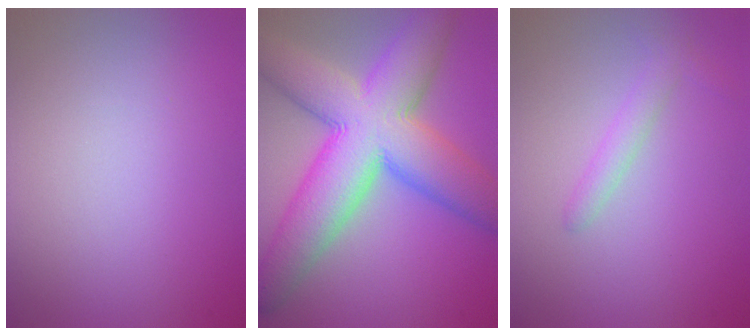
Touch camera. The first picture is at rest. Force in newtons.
{"total": 13.3, "press": 13.2, "slide": 0.6}
{"total": 1.5, "press": 1.5, "slide": 0.1}